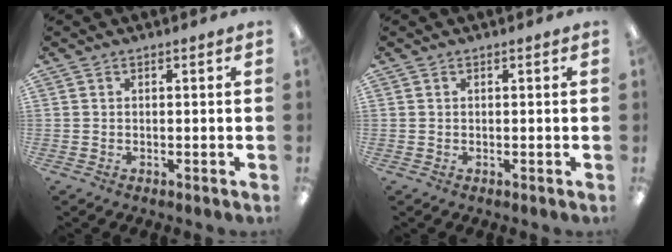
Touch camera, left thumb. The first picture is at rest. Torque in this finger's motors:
{"motor_torque": [-0.09, 0.00, 0.01, -0.10, 0.01]}